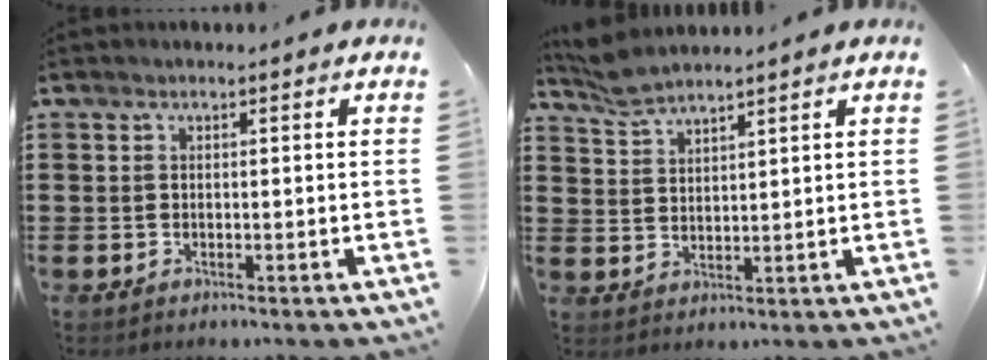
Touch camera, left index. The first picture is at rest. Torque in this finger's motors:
{"motor_torque": [0.23, -0.16, 0.19, 0.07]}